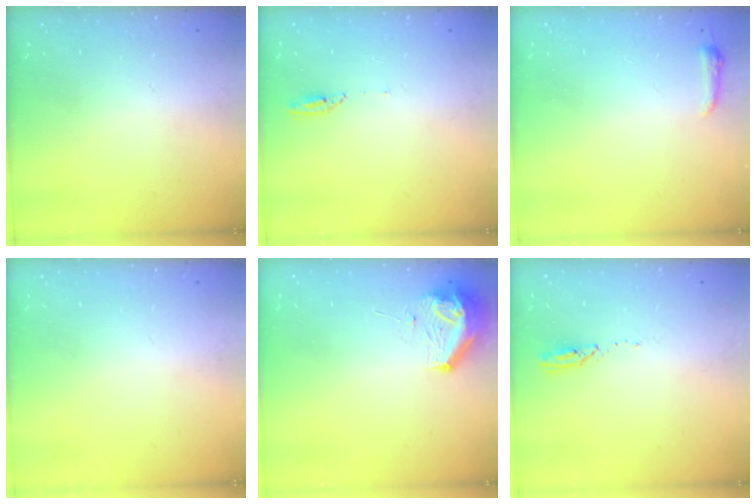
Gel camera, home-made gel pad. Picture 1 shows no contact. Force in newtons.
{"total": 4.4, "press": 4.4, "slide": 0.1}
{"total": 3.6, "press": 3.5, "slide": 0.6}
{"total": 0.0}
{"total": 9.0, "press": 8.9, "slide": 1.1}
{"total": 3.4, "press": 3.3, "slide": 0.3}